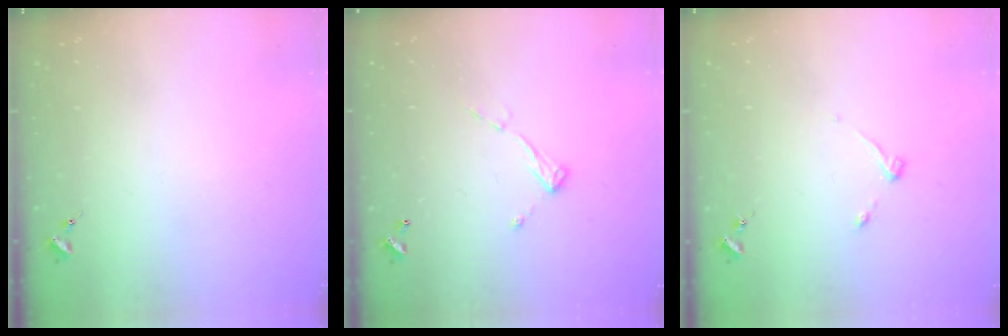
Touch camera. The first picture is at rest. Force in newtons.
{"total": 6.7, "press": 6.7, "slide": 0.3}
{"total": 3.9, "press": 3.8, "slide": 0.6}